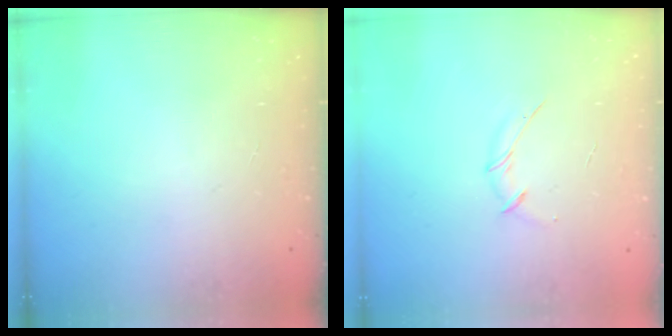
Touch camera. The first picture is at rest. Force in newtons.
{"total": 3.8, "press": 3.7, "slide": 0.9}